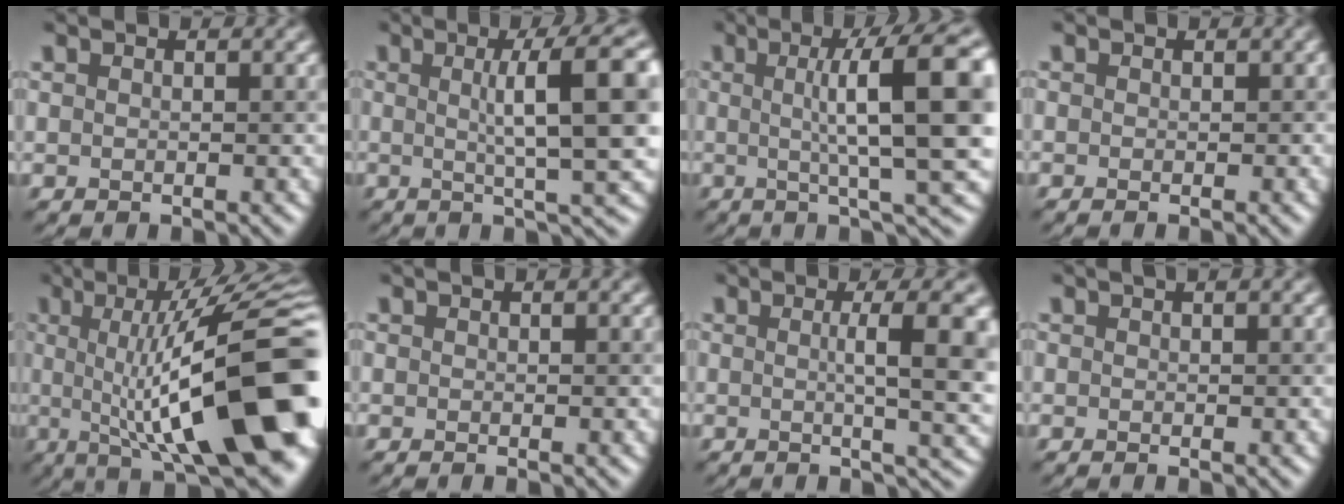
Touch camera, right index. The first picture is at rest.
{"total": 10.0, "force": [1.4, 1.7, 9.8], "torque": [-0.104, 0.019, 0.024]}
{"total": 12.8, "force": [1.8, 2.3, 12.5], "torque": [-0.141, 0.014, 0.036]}
{"total": 0.5, "force": [-0.5, 0.1, 0.2], "torque": [0.005, -0.001, 0.004]}
{"total": 17.1, "force": [-0.6, 4.5, 16.5], "torque": [-0.192, 0.030, -0.003]}
{"total": 0.8, "force": [-0.4, 0.3, 0.7], "torque": [0.000, -0.007, -0.012]}
{"total": 7.2, "force": [0.3, 1.7, 7.0], "torque": [-0.074, 0.003, 0.011]}
{"total": 1.5, "force": [0.1, 0.6, 1.4], "torque": [-0.004, -0.005, -0.008]}